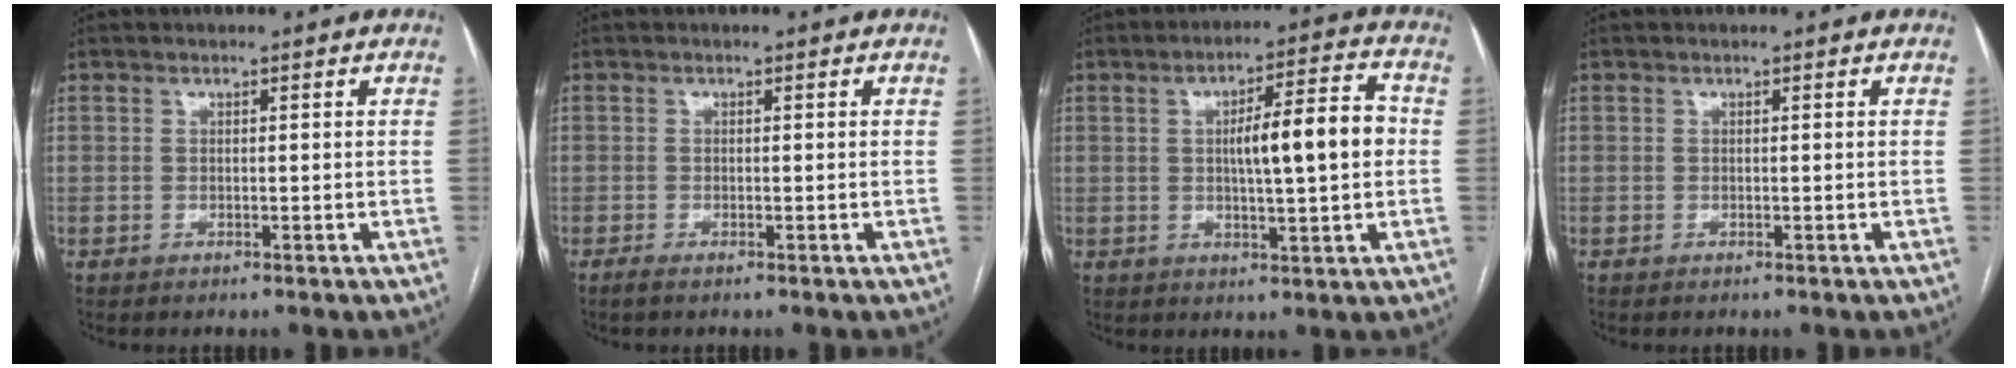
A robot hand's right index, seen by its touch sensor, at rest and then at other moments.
{"total": 1.0, "force": [-0.7, 0.1, 0.7], "torque": [-0.016, -0.002, -0.014]}
{"total": 10.6, "force": [0.6, 1.5, 10.5], "torque": [-0.164, 0.021, 0.010]}
{"total": 0.0}